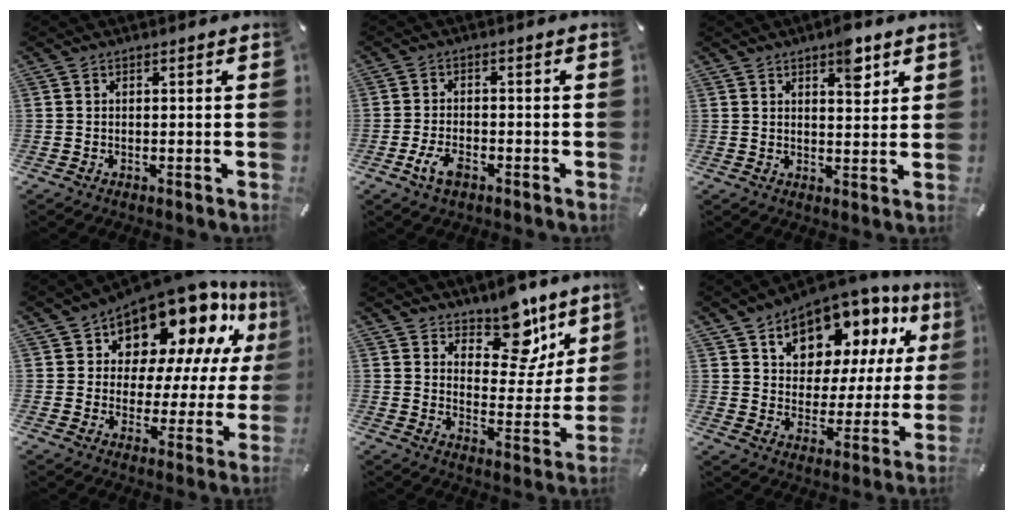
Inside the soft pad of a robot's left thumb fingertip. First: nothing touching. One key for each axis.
{"total": 4.8, "fx": -2.3, "fy": 2.5, "fz": 3.3, "tx": -0.079, "ty": 0.004, "tz": -0.048}
{"total": 6.4, "fx": 3.8, "fy": 2.9, "fz": 4.2, "tx": -0.042, "ty": -0.019, "tz": 0.059}
{"total": 16.4, "fx": 13.0, "fy": 7.7, "fz": 6.4, "tx": -0.109, "ty": -0.108, "tz": 0.221}
{"total": 14.3, "fx": 10.8, "fy": 7.3, "fz": 5.9, "tx": -0.062, "ty": -0.094, "tz": 0.189}
{"total": 12.7, "fx": 8.5, "fy": 8.2, "fz": 4.8, "tx": -0.081, "ty": -0.066, "tz": 0.147}